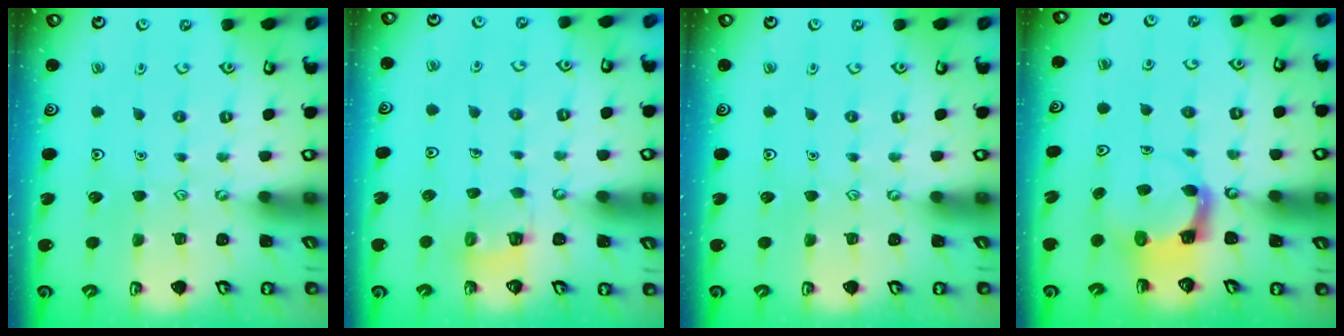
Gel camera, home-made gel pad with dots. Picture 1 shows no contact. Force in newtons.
{"total": 5.8, "press": 5.8, "slide": 0.3}
{"total": 0.0}
{"total": 3.9, "press": 3.9, "slide": 0.4}